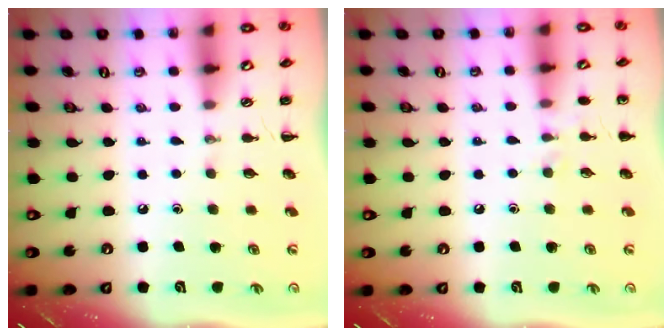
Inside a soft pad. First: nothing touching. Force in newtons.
{"total": 5.6, "press": 5.4, "slide": 1.6}